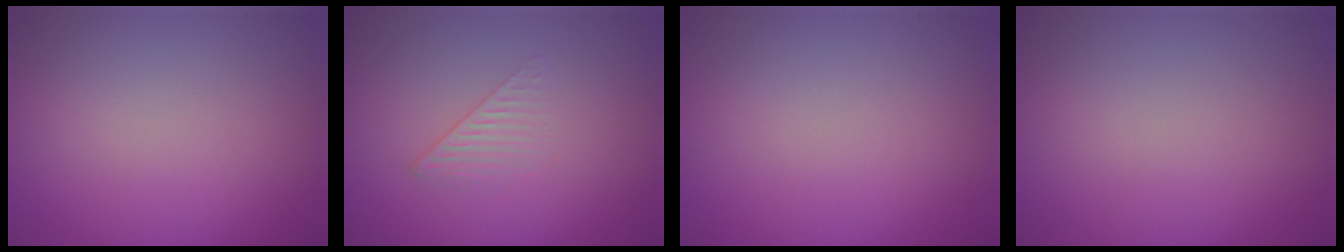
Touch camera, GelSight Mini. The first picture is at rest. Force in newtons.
{"total": 1.4, "press": 0.3, "slide": 1.4}
{"total": 0.0}
{"total": 0.0}